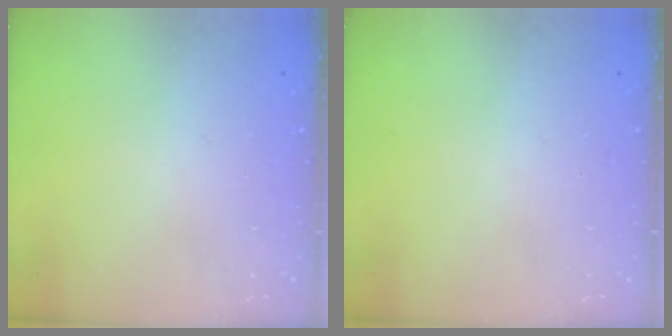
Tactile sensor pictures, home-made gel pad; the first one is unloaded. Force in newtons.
{"total": 0.0}